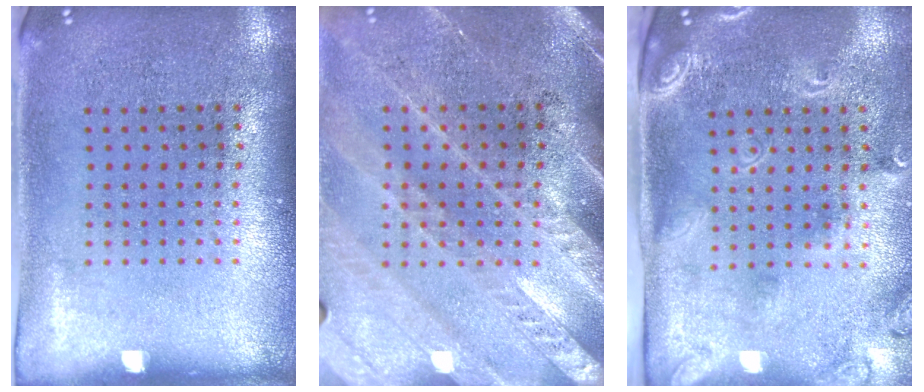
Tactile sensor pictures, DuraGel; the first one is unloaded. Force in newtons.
{"total": 3.0, "press": 2.6, "slide": 1.4}
{"total": 2.4, "press": 1.7, "slide": 1.7}